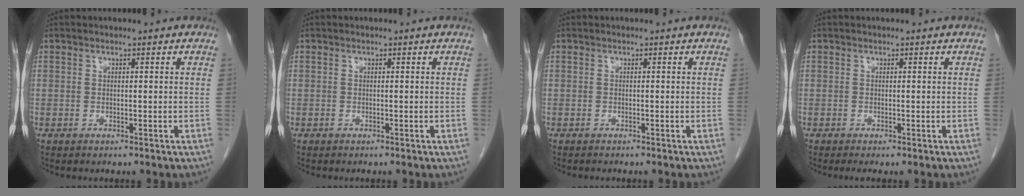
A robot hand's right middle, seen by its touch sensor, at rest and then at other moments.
{"total": 0.0}
{"total": 0.6, "force": [-0.5, 0.1, 0.1], "torque": [-0.007, -0.001, -0.008]}
{"total": 0.7, "force": [-0.5, 0.0, 0.5], "torque": [-0.011, -0.004, -0.007]}